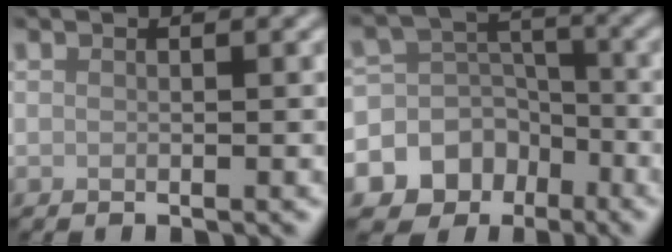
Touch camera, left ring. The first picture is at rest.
{"total": 12.4, "force": [-6.0, 10.4, 2.8], "torque": [-0.059, -0.022, -0.106]}